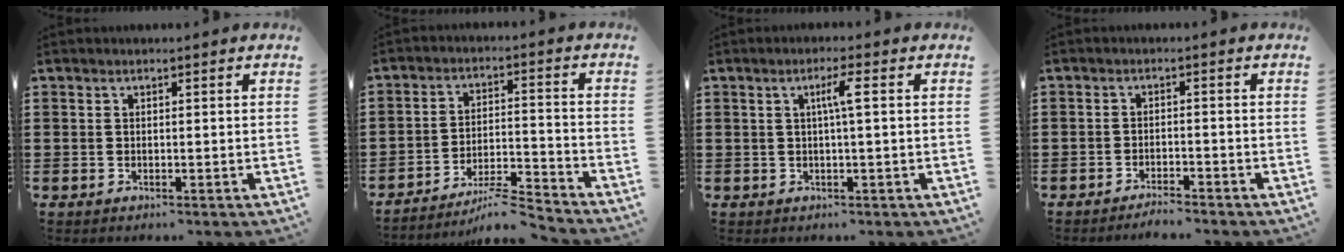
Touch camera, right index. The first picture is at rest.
{"total": 6.2, "force": [-5.8, 0.2, 2.2], "torque": [-0.042, -0.002, -0.114]}
{"total": 3.0, "force": [0.4, 0.0, 2.9], "torque": [-0.056, 0.000, 0.002]}
{"total": 2.1, "force": [-2.1, 0.0, 0.2], "torque": [-0.007, 0.002, -0.044]}